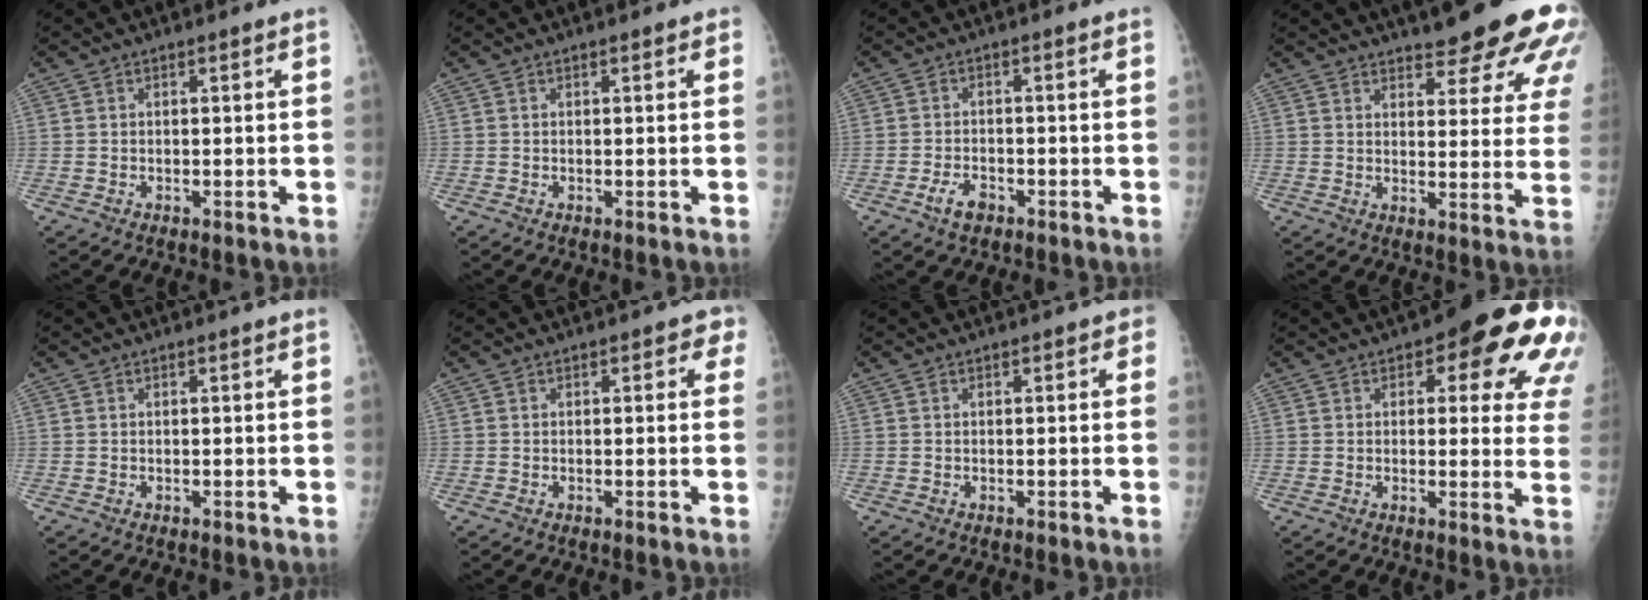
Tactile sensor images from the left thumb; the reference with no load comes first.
{"total": 0.7, "force": [0.3, 0.4, 0.5], "torque": [-0.003, 0.000, 0.001]}
{"total": 3.5, "force": [-2.1, 1.8, 2.1], "torque": [-0.041, 0.012, -0.036]}
{"total": 19.5, "force": [14.6, 5.2, 11.7], "torque": [-0.125, -0.066, 0.169]}
{"total": 0.0}
{"total": 2.1, "force": [0.7, 1.5, 1.4], "torque": [0.010, 0.003, -0.001]}
{"total": 1.0, "force": [0.2, 0.6, 0.7], "torque": [0.007, 0.004, -0.006]}
{"total": 16.8, "force": [7.3, 7.2, 13.4], "torque": [-0.107, -0.022, 0.075]}